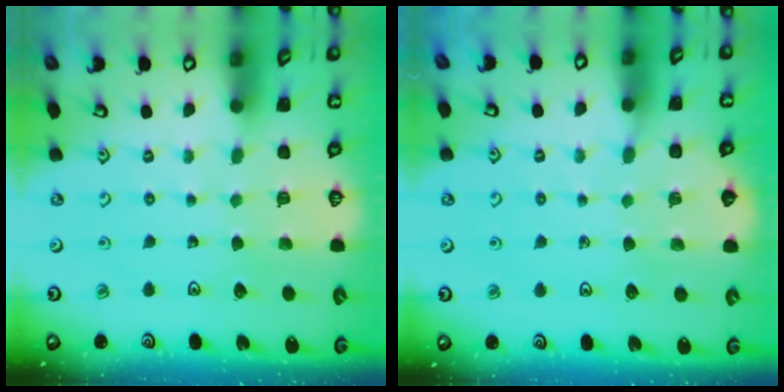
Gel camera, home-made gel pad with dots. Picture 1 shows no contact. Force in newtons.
{"total": 2.5, "press": 2.5, "slide": 0.3}